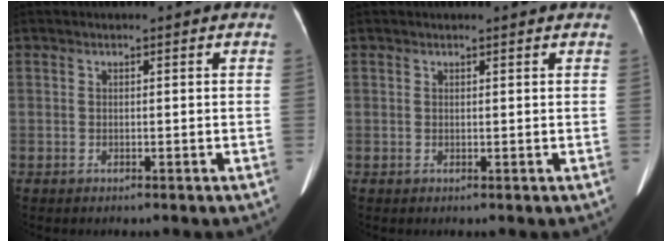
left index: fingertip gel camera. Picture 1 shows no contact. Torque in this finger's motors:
{"motor_torque": [-0.25, 0.33, -0.18, -0.01]}